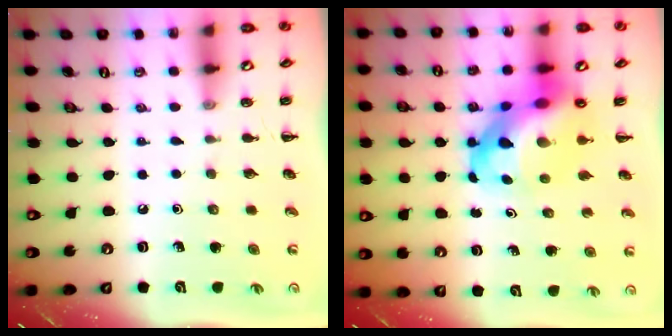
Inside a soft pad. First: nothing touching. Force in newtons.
{"total": 13.8, "press": 13.3, "slide": 3.6}